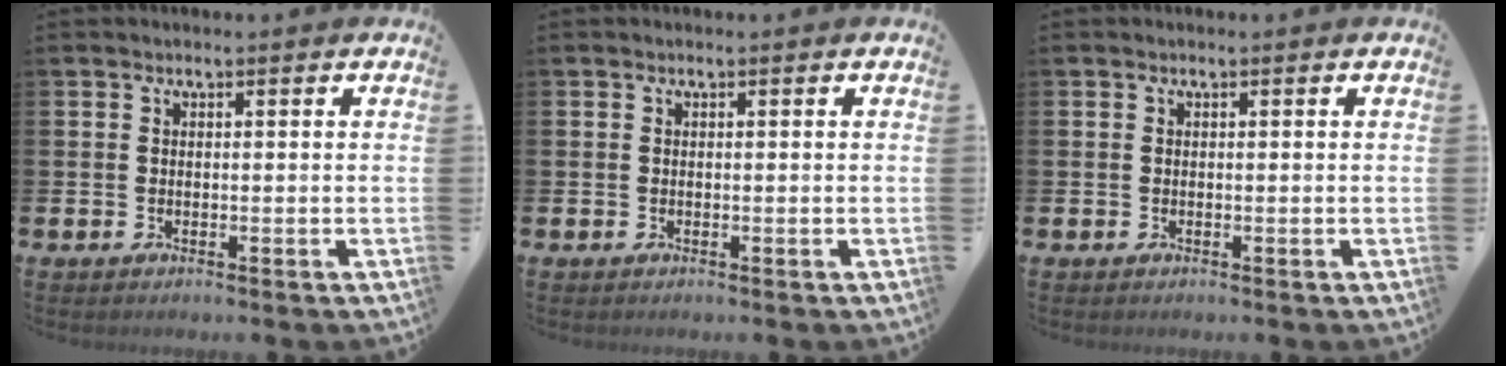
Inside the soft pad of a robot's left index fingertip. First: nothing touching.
{"total": 0.0}
{"total": 0.0}